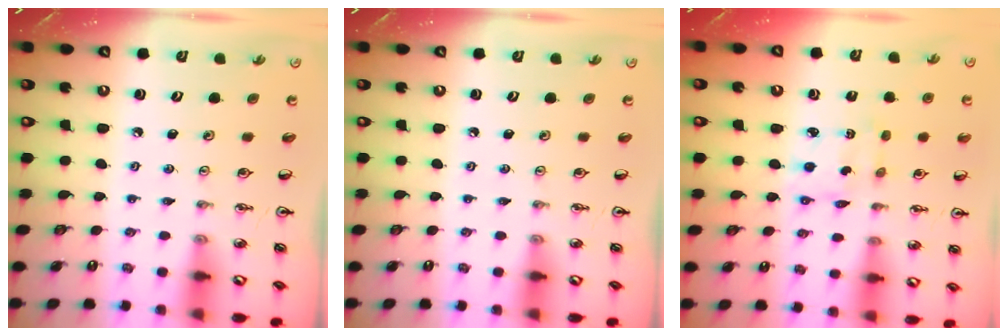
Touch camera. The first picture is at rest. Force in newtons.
{"total": 0.0}
{"total": 2.4, "press": 2.4, "slide": 0.2}